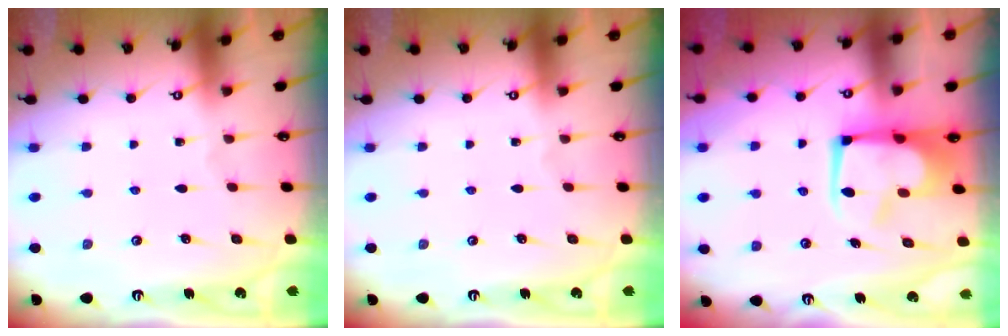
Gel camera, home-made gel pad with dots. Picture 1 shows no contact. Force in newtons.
{"total": 0.0}
{"total": 6.1, "press": 6.0, "slide": 1.0}